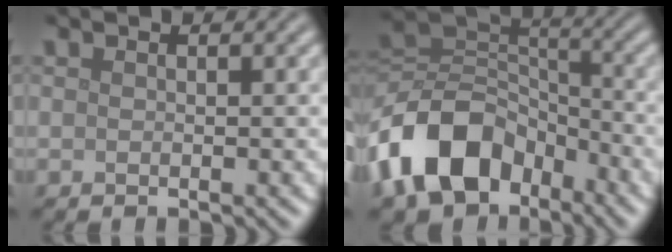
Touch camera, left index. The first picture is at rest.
{"total": 11.5, "force": [-6.2, 7.5, 6.0], "torque": [-0.116, 0.003, -0.131]}